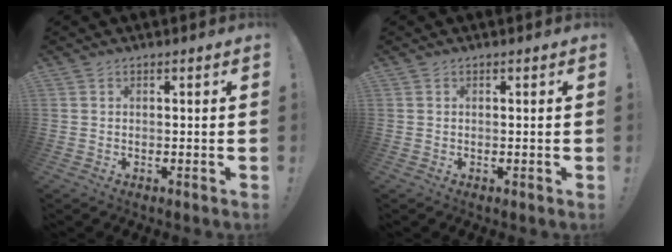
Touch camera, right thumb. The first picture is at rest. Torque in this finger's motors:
{"motor_torque": [0.01, -0.11, -0.14, -0.06, 0.03]}